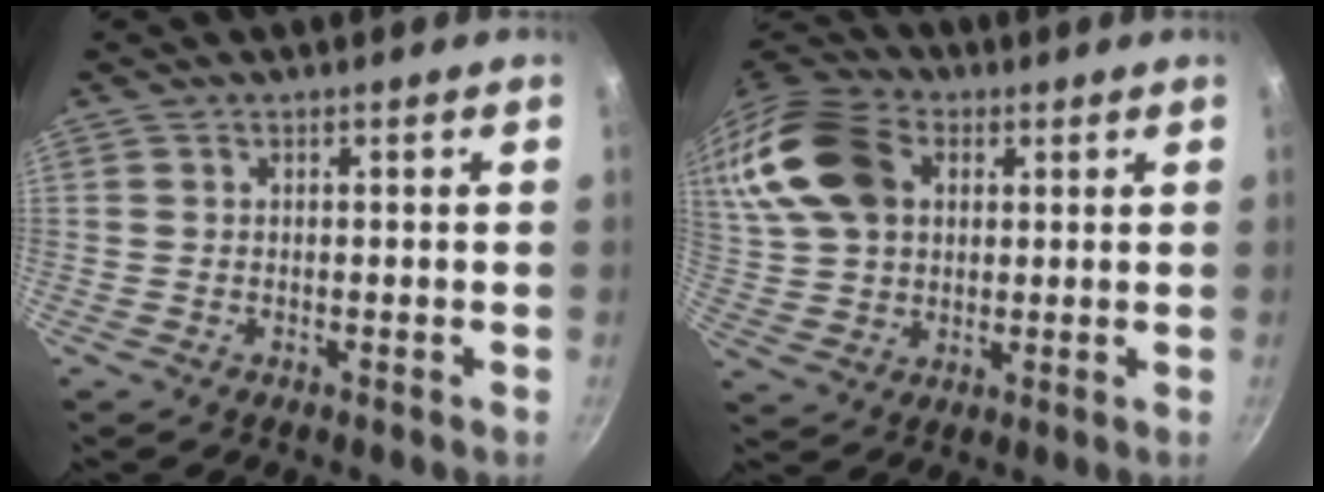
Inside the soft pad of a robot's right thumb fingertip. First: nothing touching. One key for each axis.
{"total": 20.4, "fx": 6.0, "fy": 14.7, "fz": 12.8, "tx": -0.266, "ty": 0.018, "tz": 0.105}